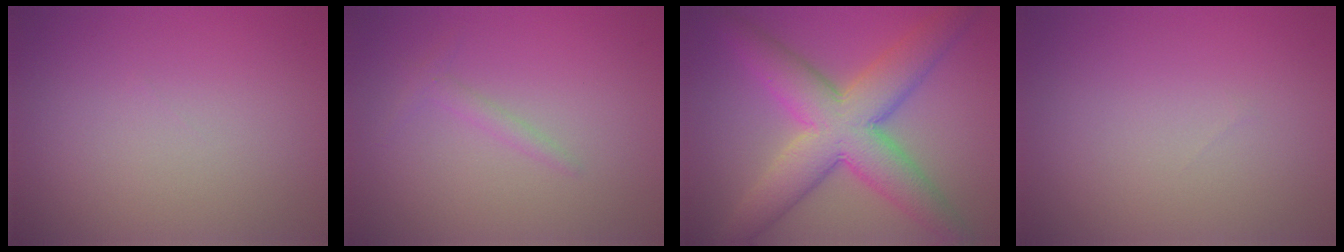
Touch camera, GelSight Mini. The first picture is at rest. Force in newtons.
{"total": 0.9, "press": 0.9, "slide": 0.1}
{"total": 9.2, "press": 9.2, "slide": 0.2}
{"total": 0.0}